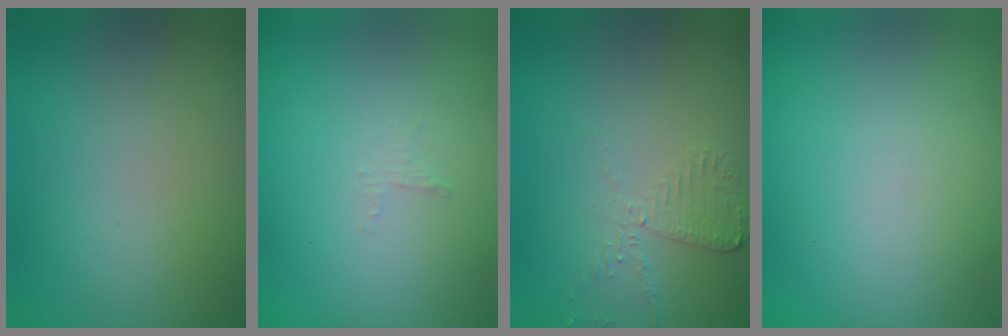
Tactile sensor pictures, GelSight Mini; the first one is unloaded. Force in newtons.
{"total": 0.7, "press": 0.6, "slide": 0.2}
{"total": 1.9, "press": 1.9, "slide": 0.4}
{"total": 0.0}